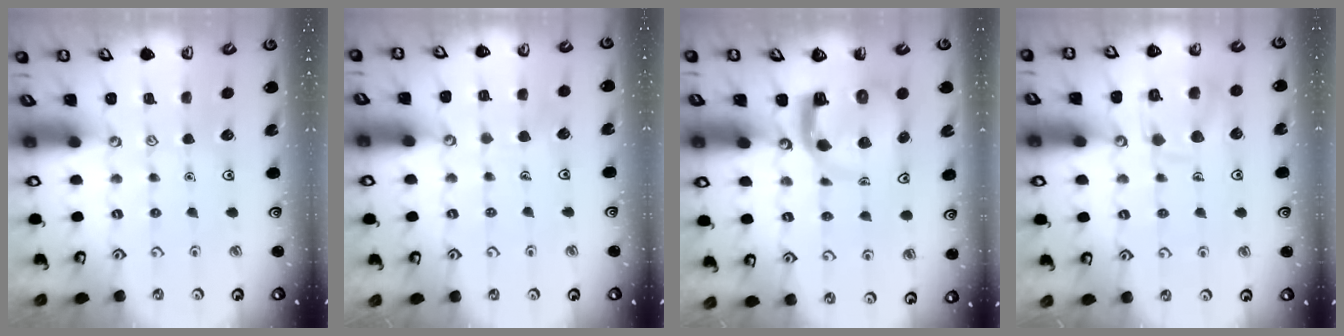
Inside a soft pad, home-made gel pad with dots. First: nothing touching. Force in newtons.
{"total": 3.4, "press": 3.4, "slide": 0.1}
{"total": 6.4, "press": 6.4, "slide": 0.7}
{"total": 10.6, "press": 10.6, "slide": 0.2}